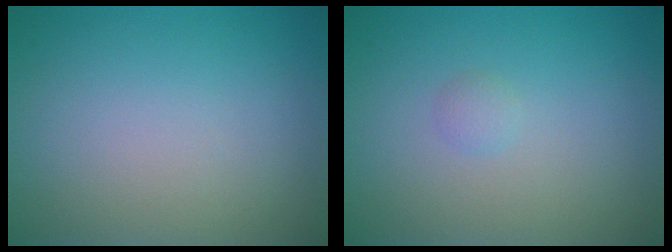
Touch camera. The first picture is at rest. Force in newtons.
{"total": 0.7, "press": 0.7, "slide": 0.0}